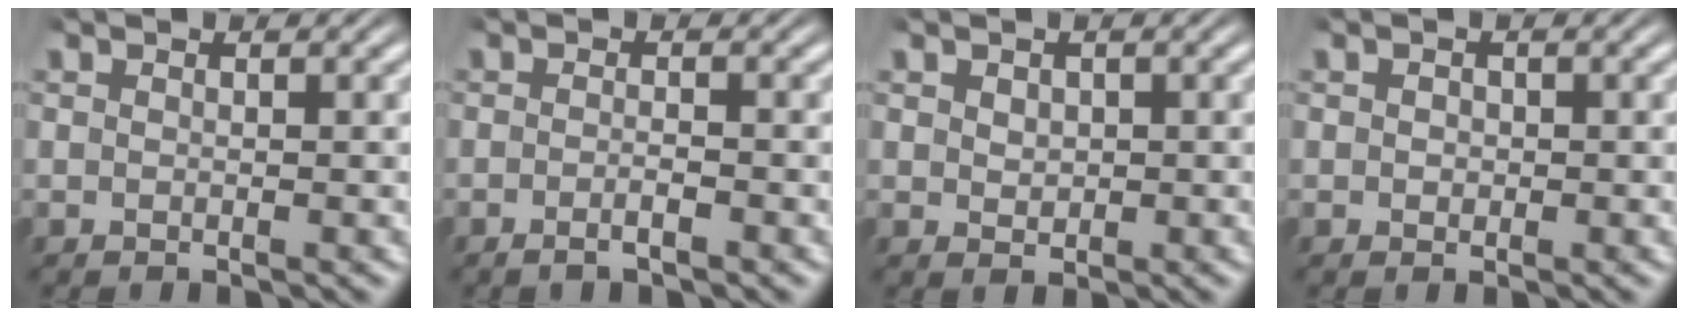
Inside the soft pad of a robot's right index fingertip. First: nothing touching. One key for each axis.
{"total": 1.5, "fx": -1.2, "fy": 0.2, "fz": 0.8, "tx": -0.019, "ty": 0.000, "tz": -0.024}
{"total": 0.9, "fx": 0.2, "fy": 0.6, "fz": 0.7, "tx": -0.010, "ty": -0.012, "tz": 0.015}
{"total": 0.5, "fx": -0.2, "fy": 0.4, "fz": 0.3, "tx": -0.011, "ty": -0.009, "tz": 0.002}